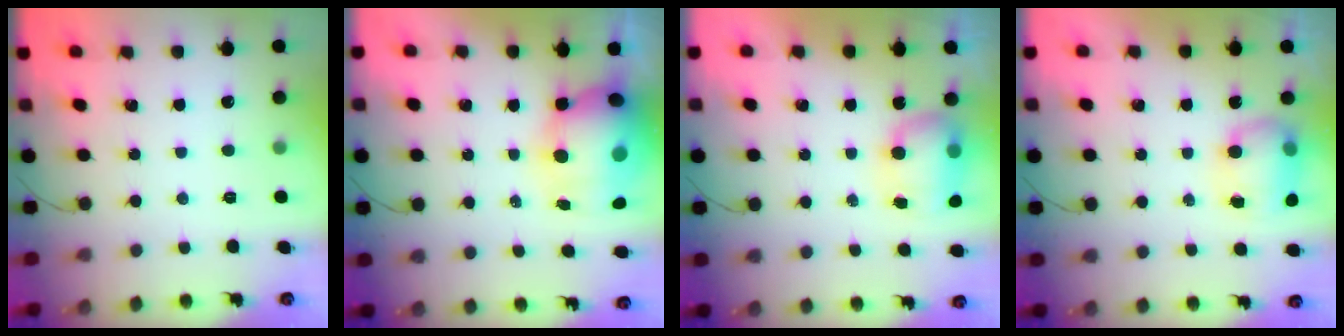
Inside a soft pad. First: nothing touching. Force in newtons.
{"total": 17.9, "press": 15.8, "slide": 8.4}
{"total": 8.1, "press": 7.7, "slide": 2.4}
{"total": 11.1, "press": 9.3, "slide": 6.2}